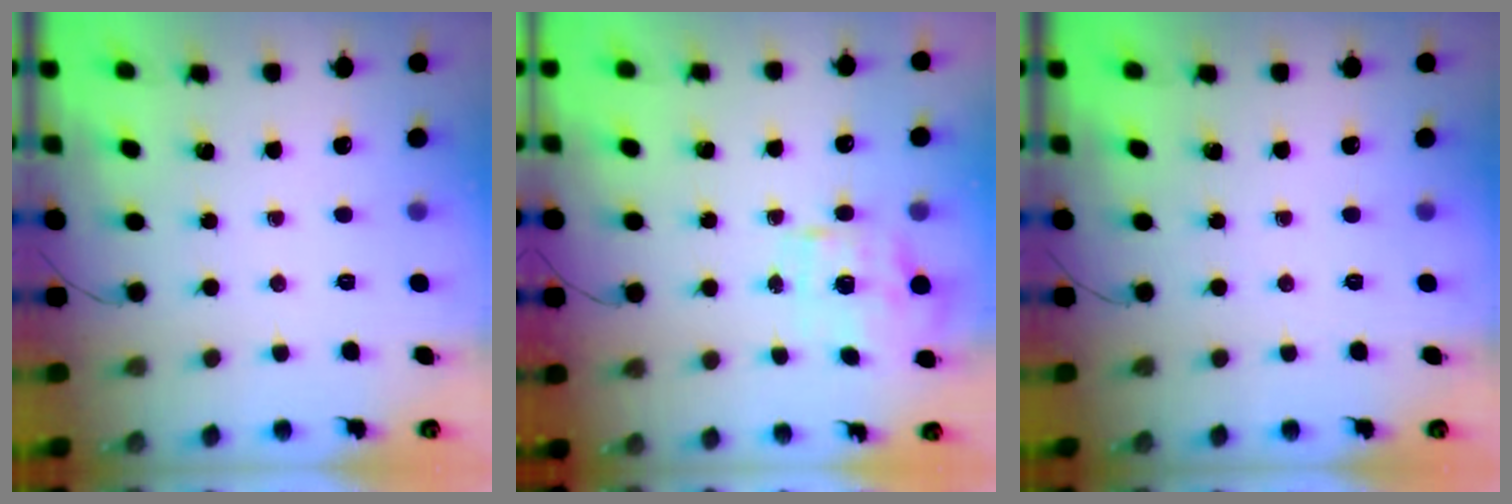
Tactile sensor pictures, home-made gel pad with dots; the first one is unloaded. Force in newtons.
{"total": 1.9, "press": 1.6, "slide": 1.0}
{"total": 0.0}